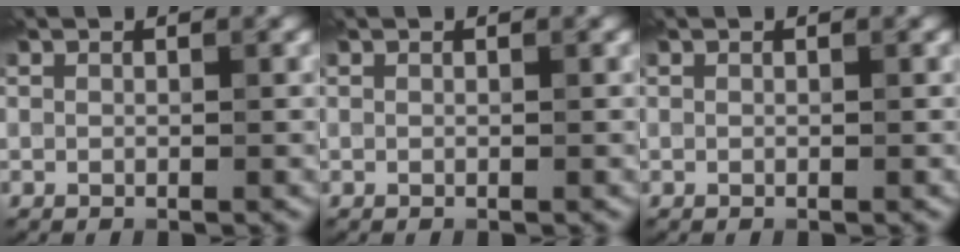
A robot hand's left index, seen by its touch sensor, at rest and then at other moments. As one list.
[{"total": 0.0}, {"total": 0.0}]